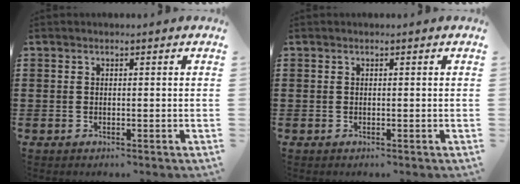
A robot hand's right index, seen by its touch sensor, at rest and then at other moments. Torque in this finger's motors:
{"motor_torque": [0.54, 1.36, 0.00, 0.00]}